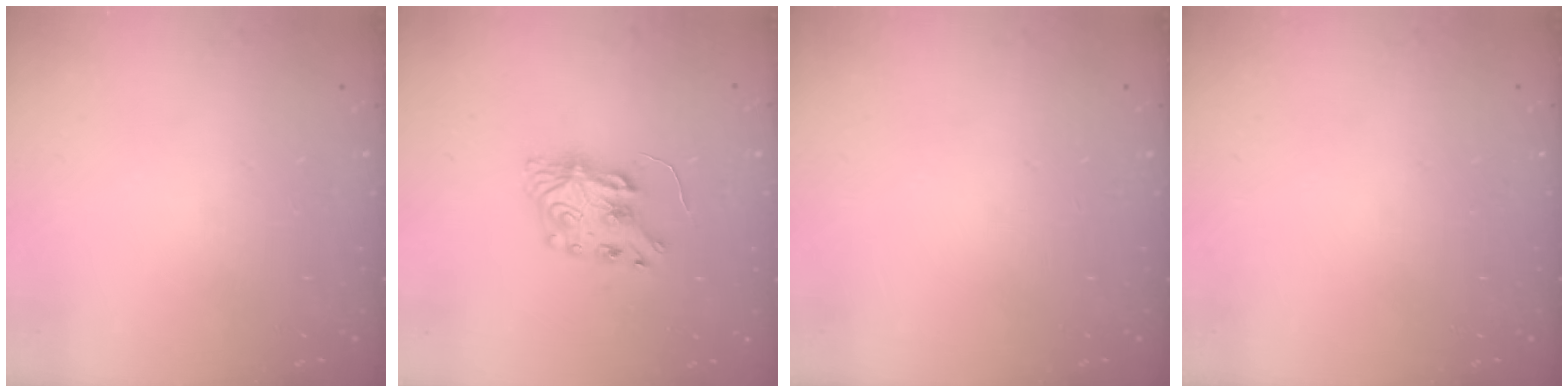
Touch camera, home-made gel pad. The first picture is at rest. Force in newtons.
{"total": 7.9, "press": 7.9, "slide": 0.2}
{"total": 0.0}
{"total": 0.0}